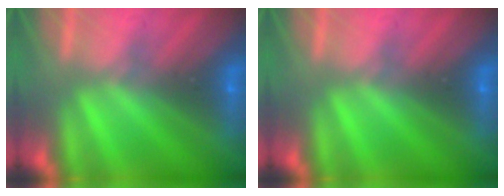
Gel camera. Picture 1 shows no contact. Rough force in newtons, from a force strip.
{"total": 0.0}